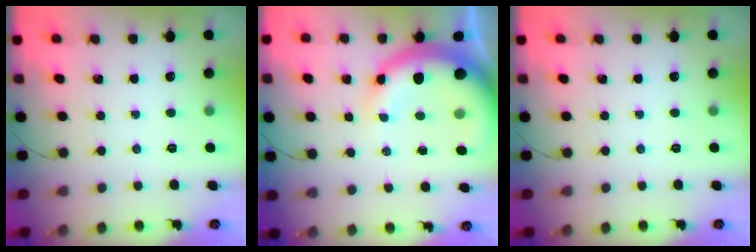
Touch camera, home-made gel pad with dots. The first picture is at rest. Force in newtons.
{"total": 12.4, "press": 12.1, "slide": 2.5}
{"total": 0.0}